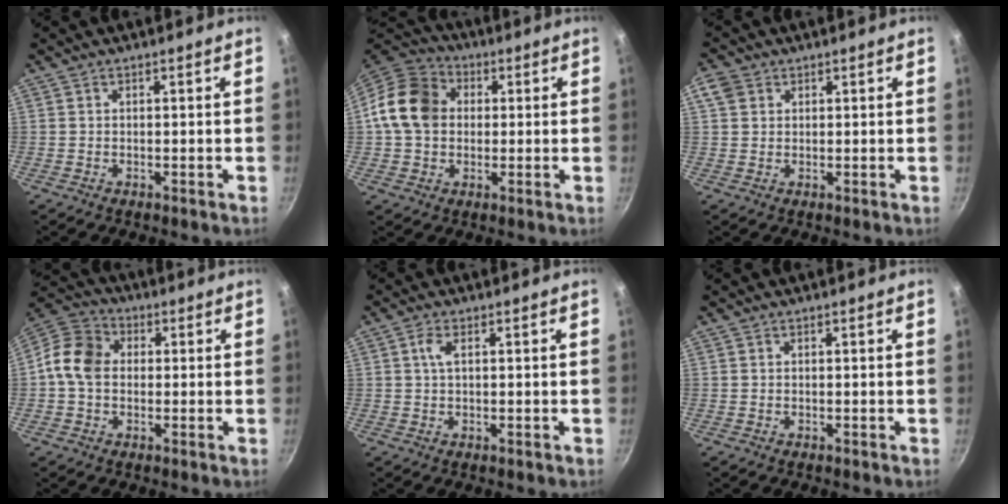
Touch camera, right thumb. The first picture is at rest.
{"total": 12.9, "force": [1.1, 10.5, 7.4], "torque": [-0.111, 0.021, 0.003]}
{"total": 3.7, "force": [1.5, 3.0, 1.7], "torque": [-0.022, 0.002, 0.024]}
{"total": 9.4, "force": [0.1, 7.4, 5.7], "torque": [-0.086, 0.022, -0.019]}
{"total": 2.5, "force": [0.6, 0.9, 2.2], "torque": [-0.050, 0.004, 0.008]}
{"total": 0.0}